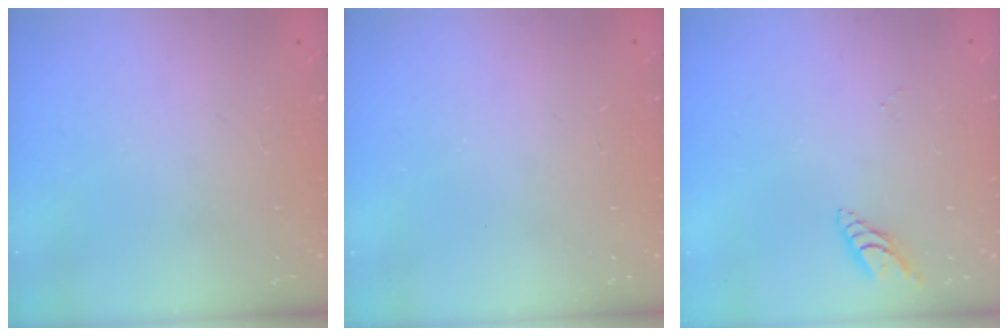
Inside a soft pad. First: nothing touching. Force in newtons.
{"total": 0.0}
{"total": 7.1, "press": 7.1, "slide": 0.6}